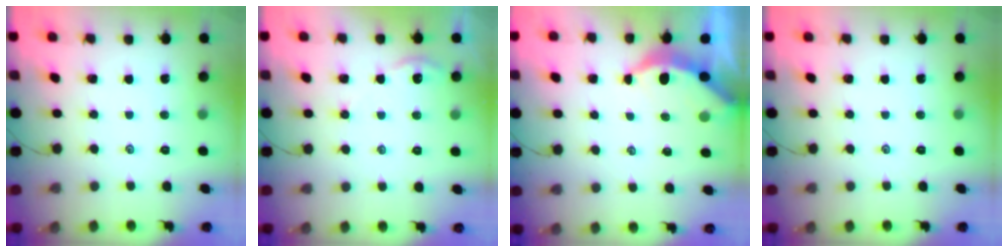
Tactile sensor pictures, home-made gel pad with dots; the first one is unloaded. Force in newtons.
{"total": 2.9, "press": 2.9, "slide": 0.3}
{"total": 3.6, "press": 3.6, "slide": 0.4}
{"total": 0.0}